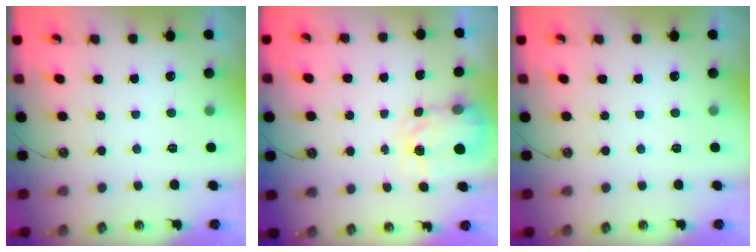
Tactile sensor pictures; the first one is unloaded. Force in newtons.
{"total": 3.6, "press": 3.5, "slide": 0.6}
{"total": 0.0}